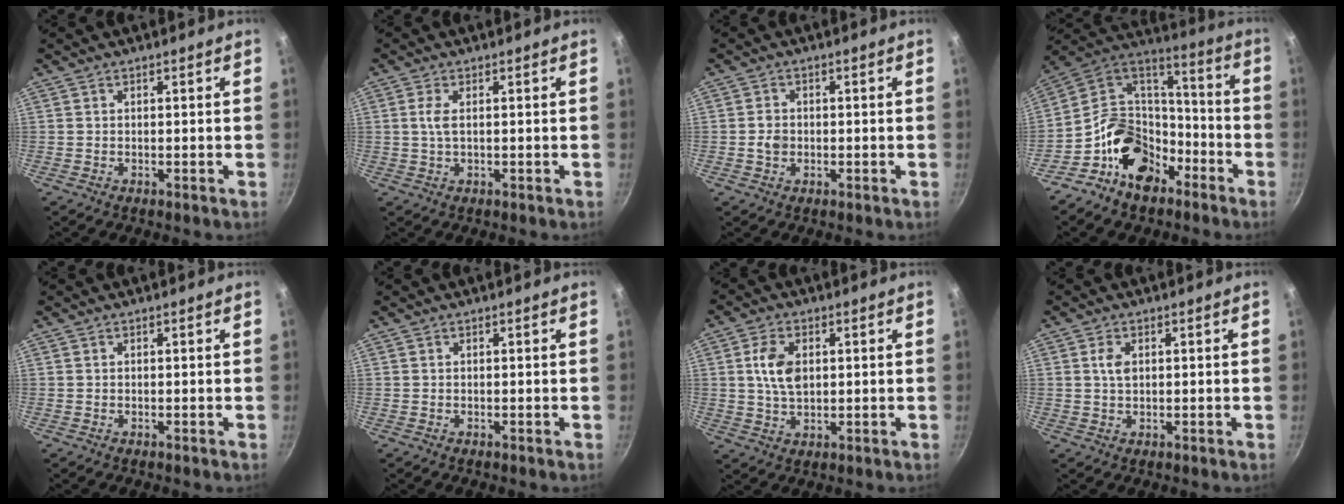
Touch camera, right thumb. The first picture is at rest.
{"total": 2.5, "force": [0.4, 1.0, 2.3], "torque": [-0.054, 0.002, 0.008]}
{"total": 2.6, "force": [-0.4, 2.2, 1.4], "torque": [-0.016, 0.006, -0.008]}
{"total": 17.7, "force": [-8.8, 12.4, 9.0], "torque": [-0.112, 0.089, -0.167]}
{"total": 0.0}
{"total": 0.0}
{"total": 7.5, "force": [1.3, 4.7, 5.7], "torque": [-0.096, 0.000, 0.025]}
{"total": 2.9, "force": [0.6, 1.9, 2.1], "torque": [-0.036, 0.000, 0.012]}